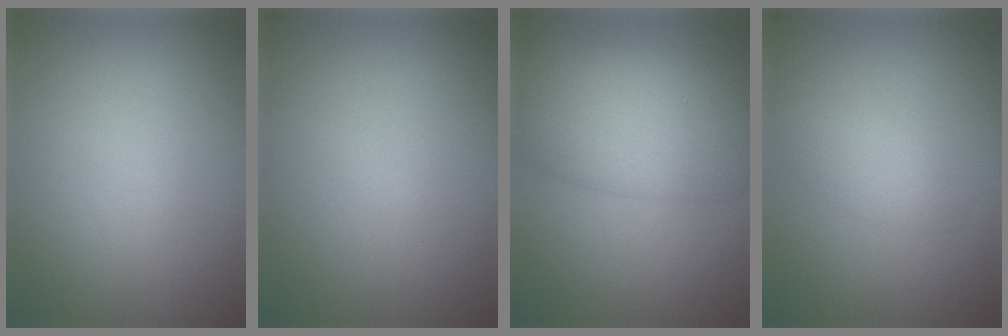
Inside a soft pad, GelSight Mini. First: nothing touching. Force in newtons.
{"total": 0.0}
{"total": 7.9, "press": 7.9, "slide": 0.3}
{"total": 1.5, "press": 1.5, "slide": 0.1}